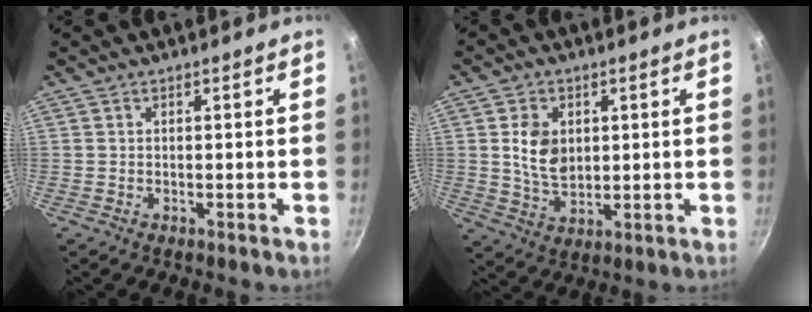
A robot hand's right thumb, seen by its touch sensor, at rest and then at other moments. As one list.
[{"total": 8.3, "force": [1.5, 5.9, 5.6], "torque": [-0.086, -0.015, 0.031]}]